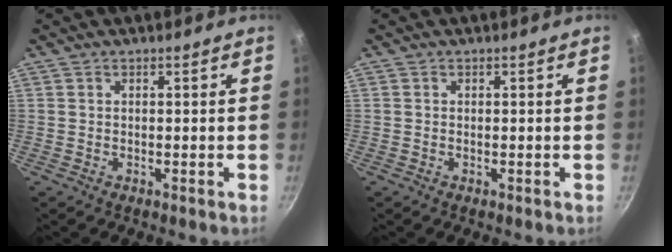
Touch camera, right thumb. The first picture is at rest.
{"total": 0.0}